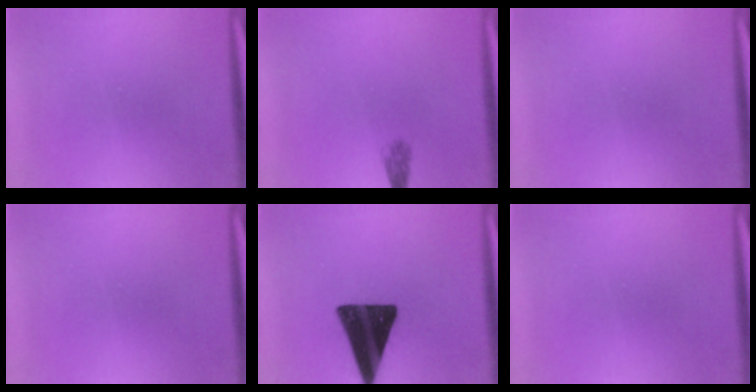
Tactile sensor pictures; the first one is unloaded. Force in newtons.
{"total": 1.8}
{"total": 0.0}
{"total": 0.0}
{"total": 18.3}
{"total": 0.0}